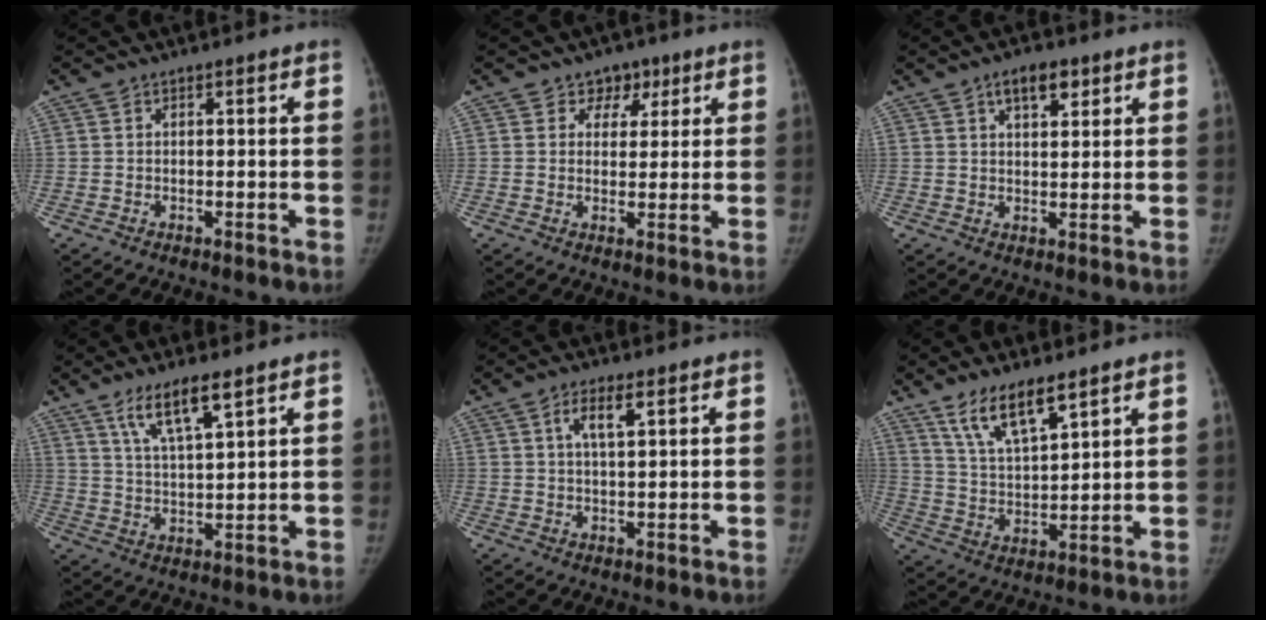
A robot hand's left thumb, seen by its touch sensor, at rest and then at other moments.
{"total": 4.4, "force": [2.4, 3.6, 0.8], "torque": [0.024, -0.007, 0.031]}
{"total": 5.4, "force": [3.0, 2.7, 3.6], "torque": [-0.035, -0.012, 0.046]}
{"total": 8.4, "force": [5.3, 1.7, 6.2], "torque": [-0.111, -0.028, 0.105]}
{"total": 4.4, "force": [1.9, 1.3, 3.7], "torque": [-0.068, -0.001, 0.036]}
{"total": 10.0, "force": [6.9, 2.9, 6.6], "torque": [-0.108, -0.038, 0.137]}